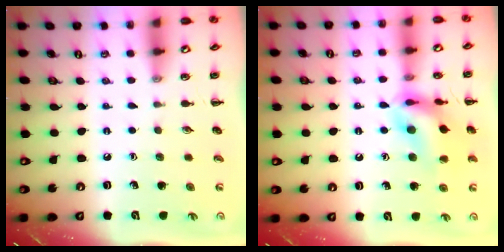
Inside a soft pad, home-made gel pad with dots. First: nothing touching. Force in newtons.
{"total": 13.1, "press": 13.0, "slide": 1.8}